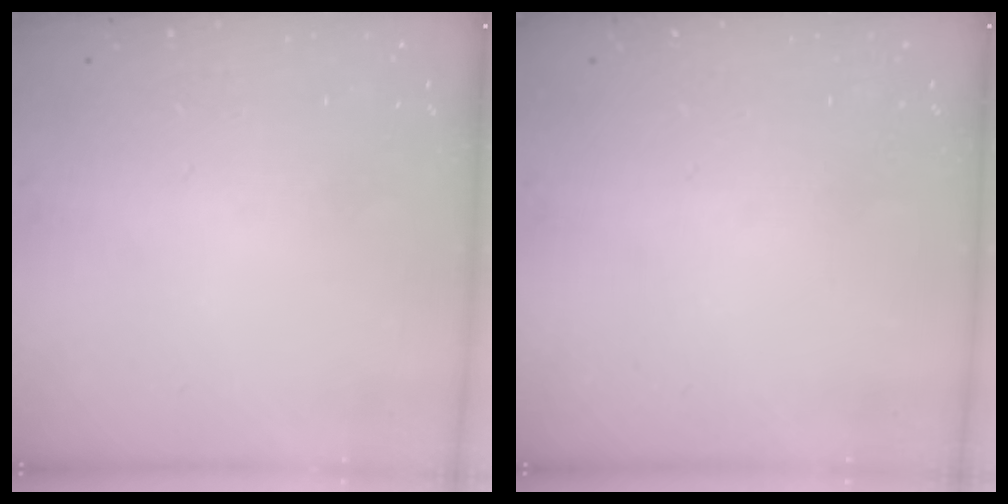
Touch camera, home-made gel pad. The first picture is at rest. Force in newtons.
{"total": 0.0}